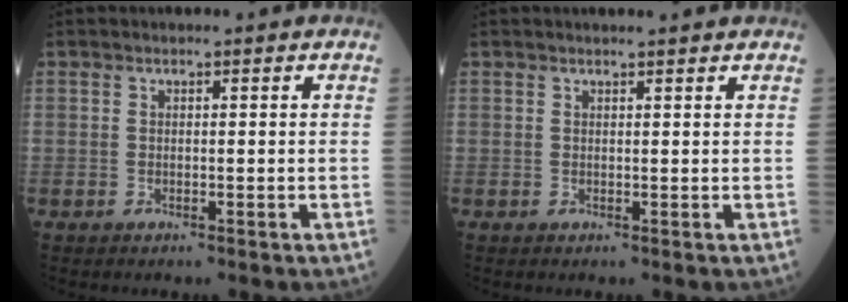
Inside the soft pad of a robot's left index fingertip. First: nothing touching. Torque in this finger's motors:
{"motor_torque": [0.10, 0.00, -0.02, 0.00]}